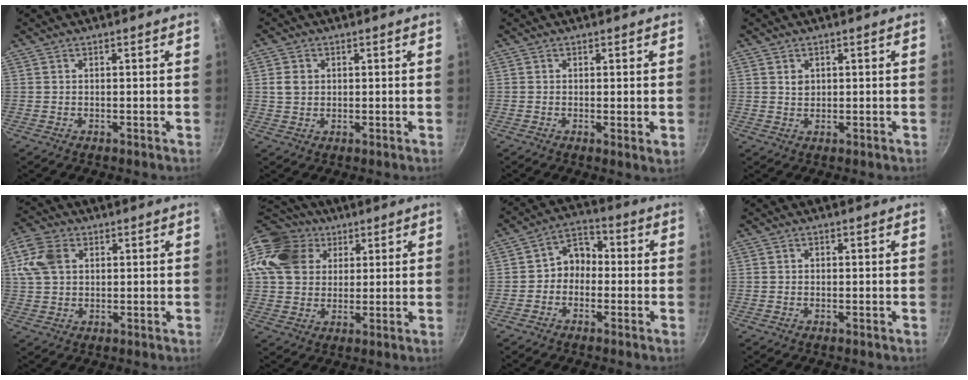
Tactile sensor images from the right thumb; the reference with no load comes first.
{"total": 3.4, "force": [0.7, 2.8, 1.8], "torque": [-0.024, 0.001, 0.011]}
{"total": 1.7, "force": [0.1, 0.4, 1.6], "torque": [-0.025, -0.010, -0.002]}
{"total": 1.8, "force": [0.6, 1.4, 0.8], "torque": [-0.010, 0.000, 0.012]}
{"total": 8.3, "force": [2.2, 6.2, 5.1], "torque": [-0.087, 0.004, 0.033]}
{"total": 16.2, "force": [6.0, 12.8, 7.8], "torque": [-0.131, 0.018, 0.102]}
{"total": 6.3, "force": [-1.2, 5.2, 3.4], "torque": [-0.018, 0.031, -0.037]}
{"total": 0.6, "force": [-0.1, 0.6, 0.2], "torque": [-0.002, 0.003, -0.003]}